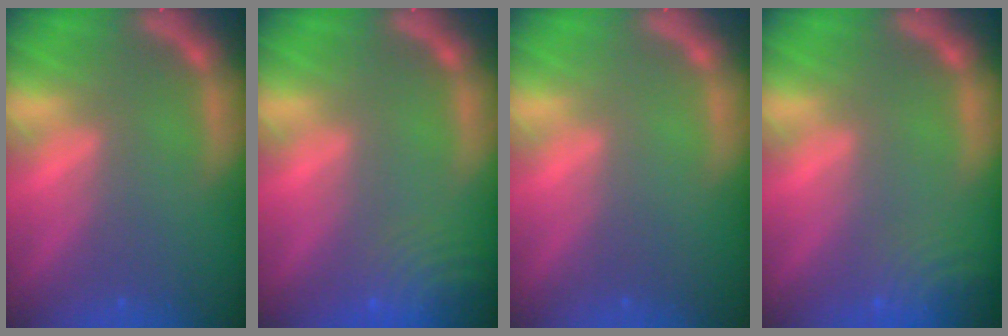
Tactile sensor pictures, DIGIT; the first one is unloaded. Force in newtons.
{"total": 8.0}
{"total": 0.0}
{"total": 5.6}